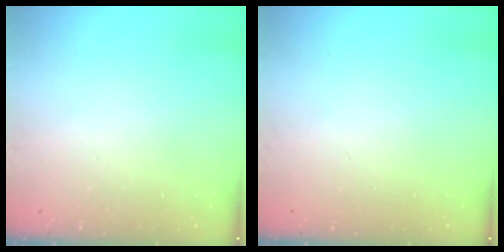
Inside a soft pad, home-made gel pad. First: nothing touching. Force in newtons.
{"total": 0.0}